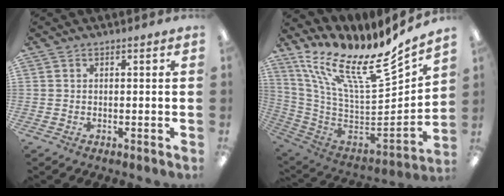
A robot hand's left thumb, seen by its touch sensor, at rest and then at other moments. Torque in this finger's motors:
{"motor_torque": [1.08, 0.23, 1.27, -1.55, 0.46]}